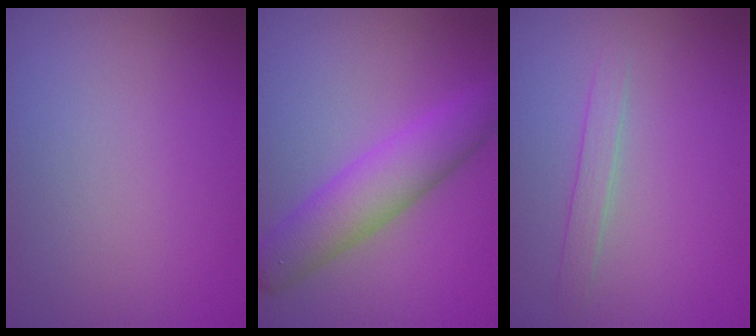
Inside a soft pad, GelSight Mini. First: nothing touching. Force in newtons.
{"total": 5.4, "press": 5.4, "slide": 0.2}
{"total": 1.5, "press": 1.5, "slide": 0.0}